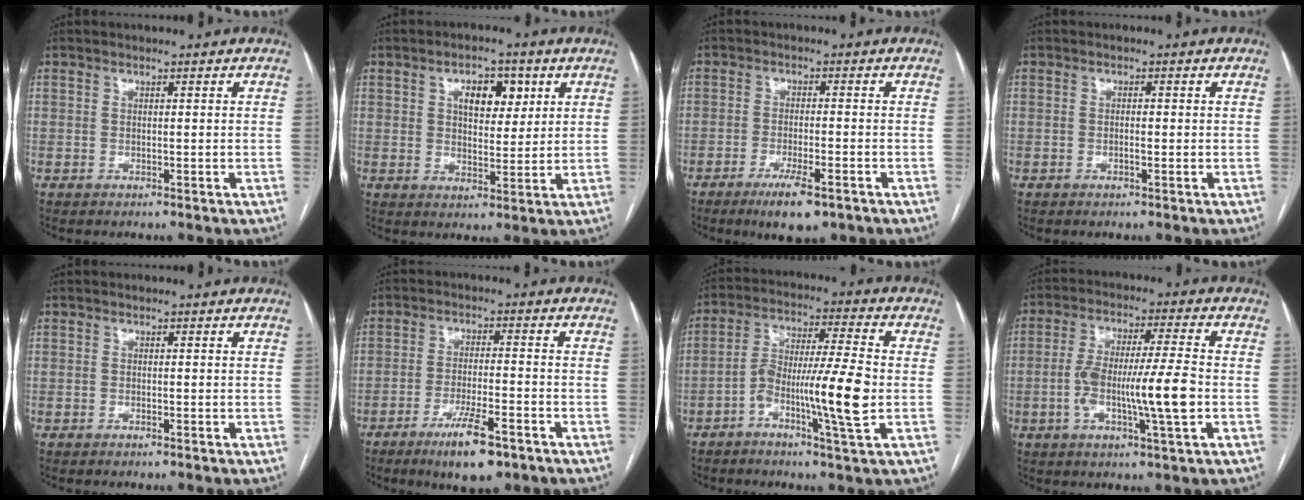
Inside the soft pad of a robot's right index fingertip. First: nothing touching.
{"total": 6.7, "force": [2.7, 3.6, 5.0], "torque": [-0.076, 0.010, 0.045]}
{"total": 6.6, "force": [-4.2, 1.2, 4.9], "torque": [-0.085, -0.011, -0.064]}
{"total": 1.1, "force": [-0.2, 0.3, 1.0], "torque": [-0.019, 0.001, -0.005]}
{"total": 0.0}
{"total": 8.5, "force": [-5.4, 1.5, 6.4], "torque": [-0.113, -0.013, -0.086]}
{"total": 11.6, "force": [-3.2, 0.3, 11.1], "torque": [-0.203, 0.007, -0.061]}
{"total": 11.8, "force": [-2.4, 0.6, 11.5], "torque": [-0.211, 0.004, -0.045]}